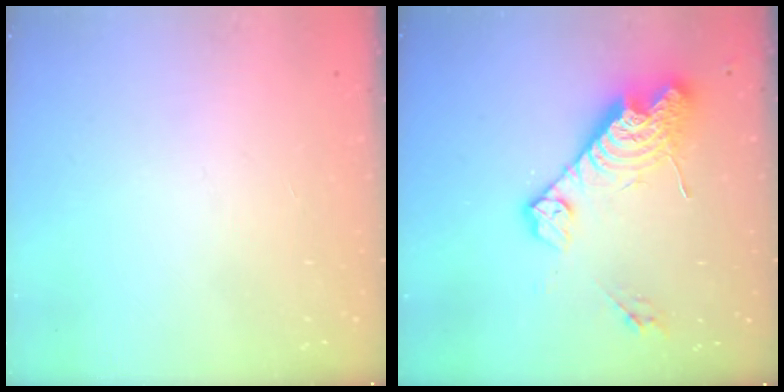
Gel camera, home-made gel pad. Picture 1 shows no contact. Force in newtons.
{"total": 17.8, "press": 17.7, "slide": 1.2}